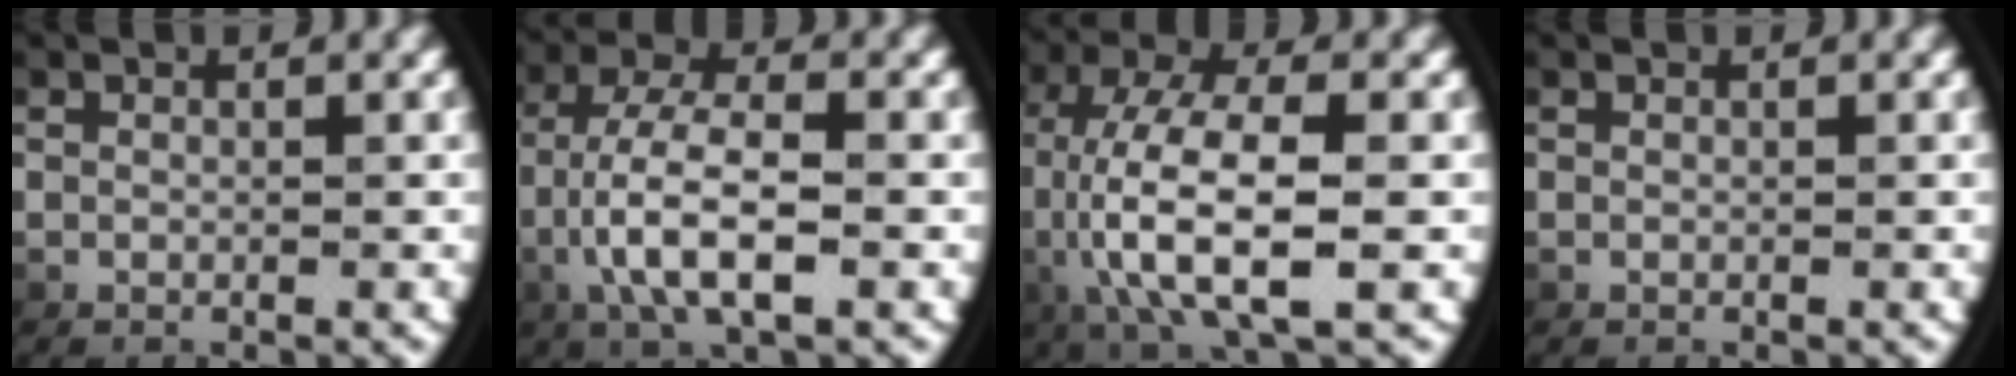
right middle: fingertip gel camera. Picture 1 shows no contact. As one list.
[{"total": 5.9, "force": [-0.7, 2.2, 5.4], "torque": [-0.118, -0.013, -0.001]}, {"total": 8.0, "force": [-0.7, 3.2, 7.3], "torque": [-0.169, -0.019, 0.008]}, {"total": 0.0}]